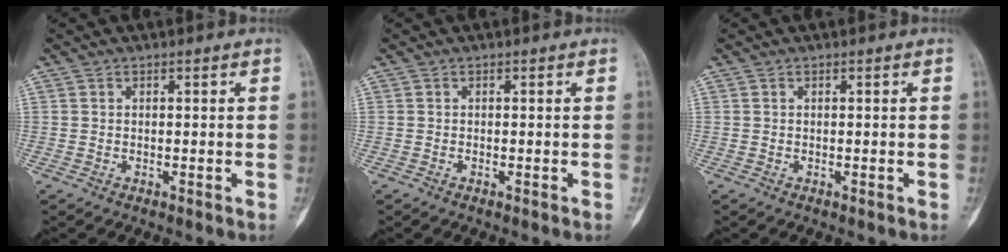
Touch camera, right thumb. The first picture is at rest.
{"total": 0.0}
{"total": 0.0}